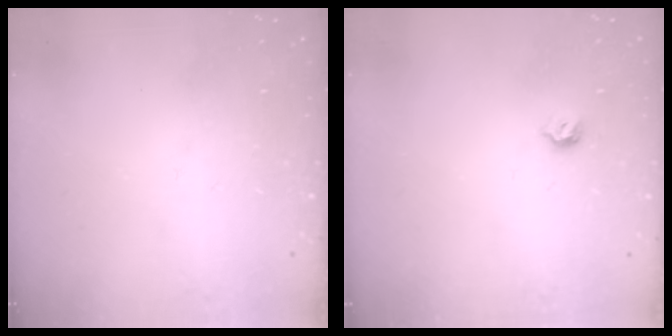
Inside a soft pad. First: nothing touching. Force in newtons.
{"total": 3.8, "press": 3.7, "slide": 0.8}